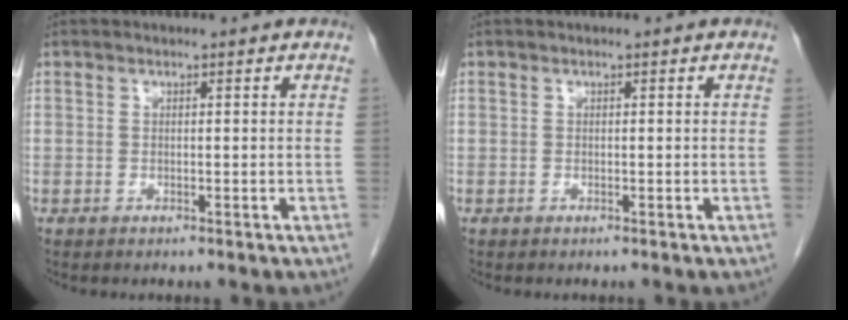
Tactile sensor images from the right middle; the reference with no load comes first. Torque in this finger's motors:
{"motor_torque": [-0.02, -0.23, 0.07, 0.00]}